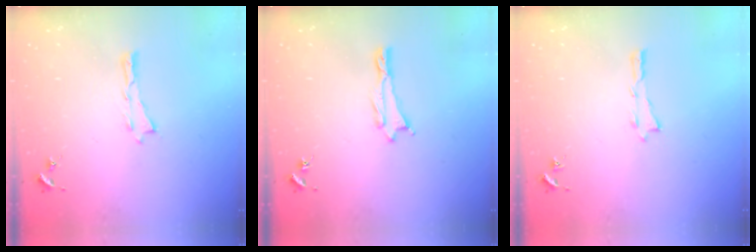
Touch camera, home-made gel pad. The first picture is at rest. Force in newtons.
{"total": 0.5, "press": 0.5, "slide": 0.2}
{"total": 0.0}